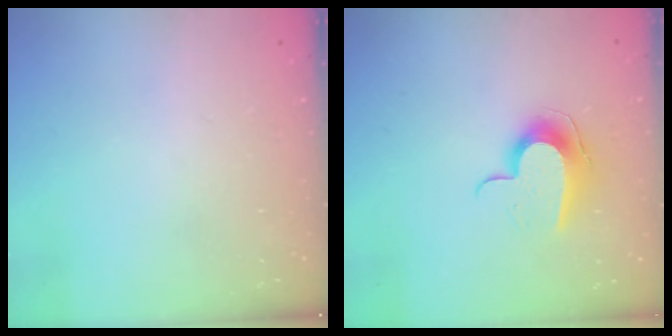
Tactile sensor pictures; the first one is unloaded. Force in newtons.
{"total": 9.9, "press": 9.9, "slide": 0.4}